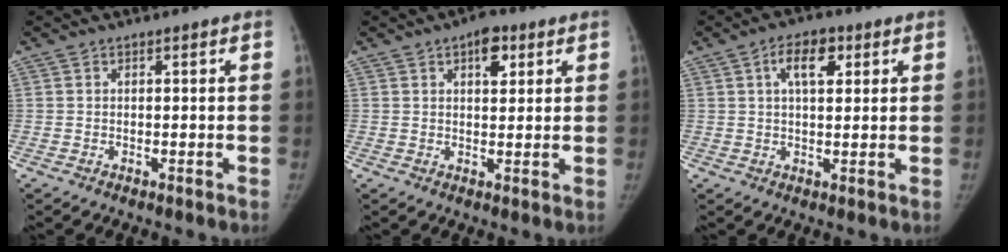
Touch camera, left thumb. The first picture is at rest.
{"total": 5.0, "force": [2.4, 2.5, 3.6], "torque": [-0.036, -0.006, 0.031]}
{"total": 6.5, "force": [2.5, 3.1, 5.1], "torque": [-0.075, 0.001, 0.037]}